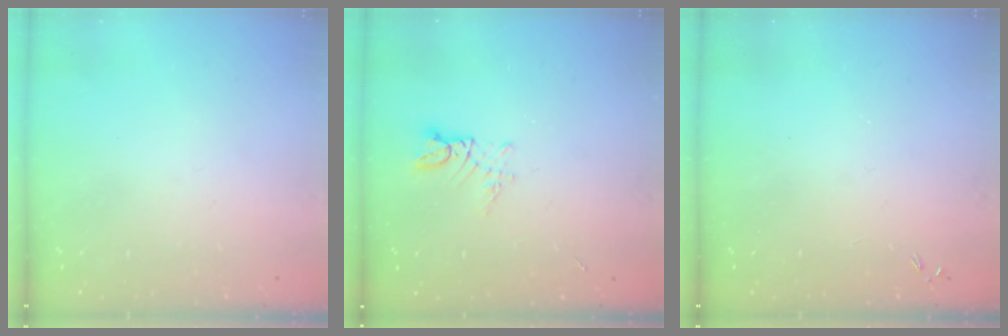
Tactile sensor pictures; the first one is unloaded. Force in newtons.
{"total": 2.8, "press": 2.8, "slide": 0.3}
{"total": 0.0}